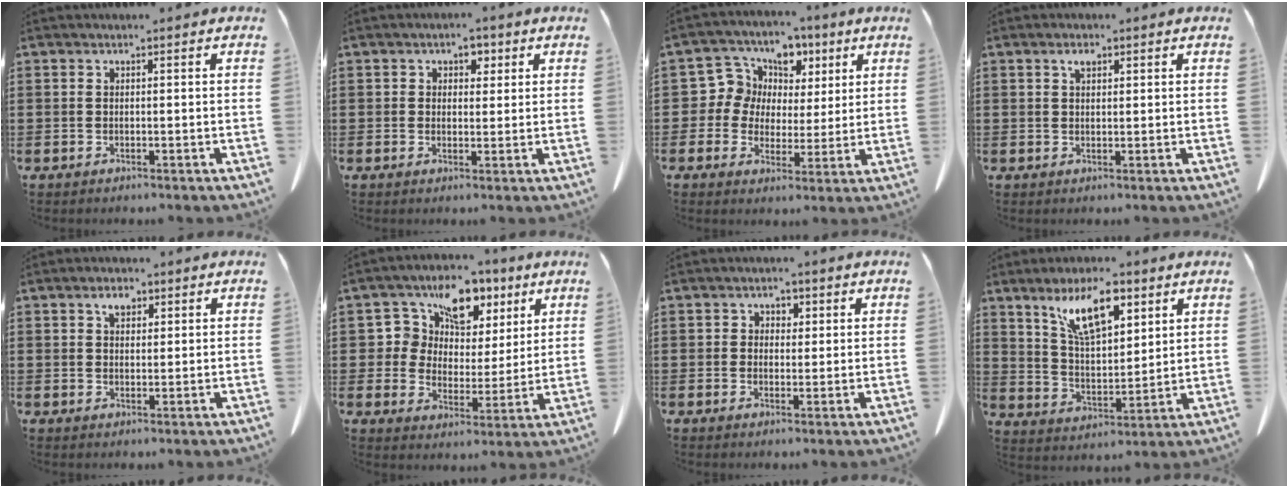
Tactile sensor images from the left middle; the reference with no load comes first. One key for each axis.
{"total": 2.4, "fx": 1.1, "fy": 2.0, "fz": 0.8, "tx": -0.009, "ty": 0.004, "tz": 0.012}
{"total": 7.6, "fx": 2.1, "fy": 7.2, "fz": 1.2, "tx": -0.067, "ty": -0.002, "tz": 0.038}
{"total": 1.7, "fx": 0.9, "fy": 0.8, "fz": 1.2, "tx": -0.020, "ty": 0.001, "tz": 0.014}
{"total": 2.5, "fx": 1.5, "fy": 1.4, "fz": 1.5, "tx": -0.026, "ty": 0.002, "tz": 0.025}
{"total": 9.5, "fx": 5.7, "fy": 6.7, "fz": 3.5, "tx": -0.083, "ty": -0.018, "tz": 0.099}
{"total": 2.0, "fx": 0.8, "fy": 1.8, "fz": 0.3, "tx": -0.009, "ty": 0.008, "tz": 0.010}
{"total": 10.4, "fx": 6.5, "fy": 3.9, "fz": 7.1, "tx": -0.140, "ty": -0.008, "tz": 0.114}